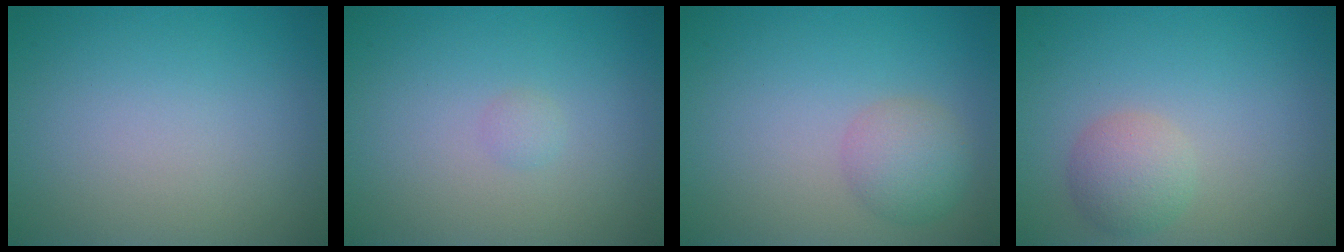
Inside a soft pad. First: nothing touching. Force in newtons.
{"total": 0.6, "press": 0.6, "slide": 0.0}
{"total": 2.8, "press": 2.8, "slide": 0.1}
{"total": 2.7, "press": 2.7, "slide": 0.1}